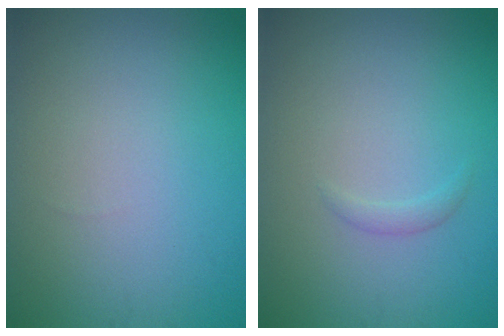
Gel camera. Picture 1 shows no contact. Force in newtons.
{"total": 0.7, "press": 0.7, "slide": 0.1}